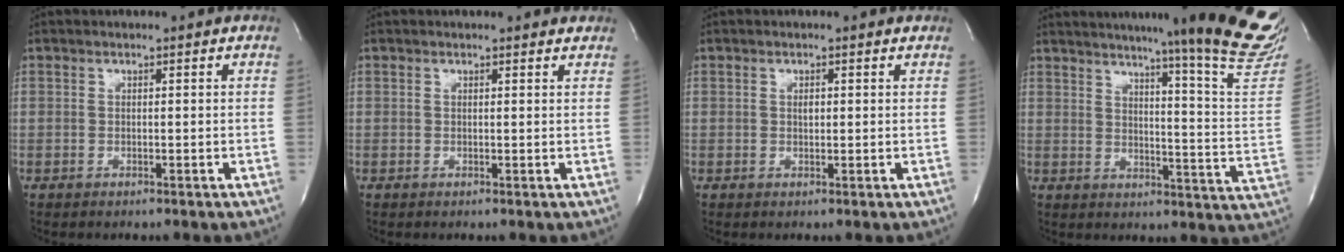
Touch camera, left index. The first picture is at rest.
{"total": 2.8, "force": [2.7, 0.6, 0.7], "torque": [-0.016, 0.003, 0.019]}
{"total": 1.0, "force": [0.3, 0.5, 0.8], "torque": [-0.014, 0.000, 0.004]}
{"total": 25.3, "force": [20.7, -1.2, 14.6], "torque": [-0.186, -0.094, 0.250]}